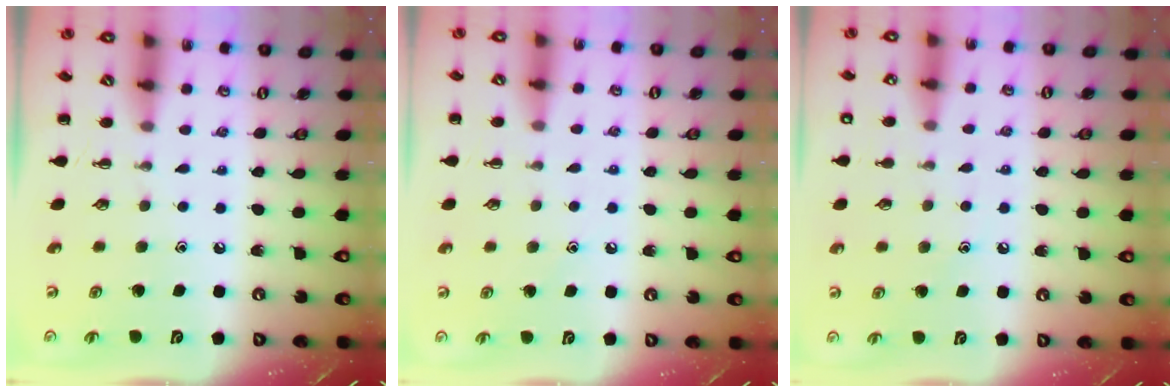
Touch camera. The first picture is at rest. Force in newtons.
{"total": 6.1, "press": 5.8, "slide": 2.0}
{"total": 6.6, "press": 6.5, "slide": 1.2}